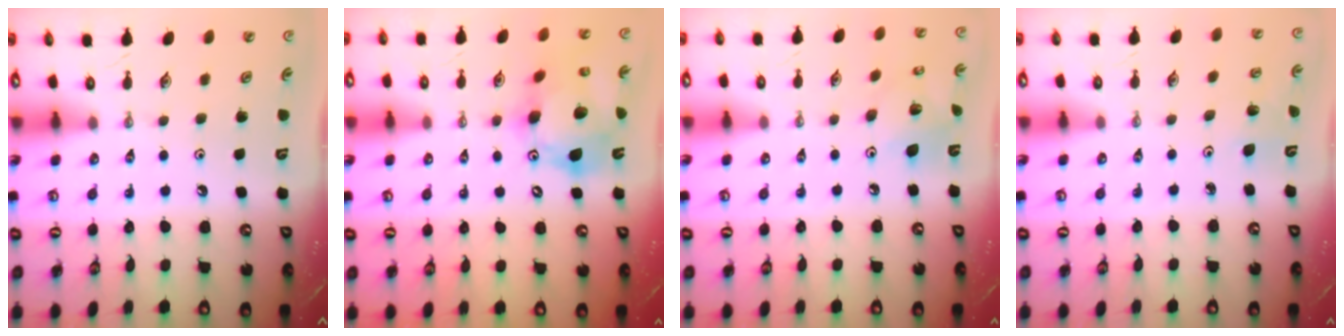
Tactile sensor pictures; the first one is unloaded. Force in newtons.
{"total": 17.5, "press": 17.3, "slide": 2.8}
{"total": 7.2, "press": 7.2, "slide": 0.3}
{"total": 2.8, "press": 2.7, "slide": 1.0}